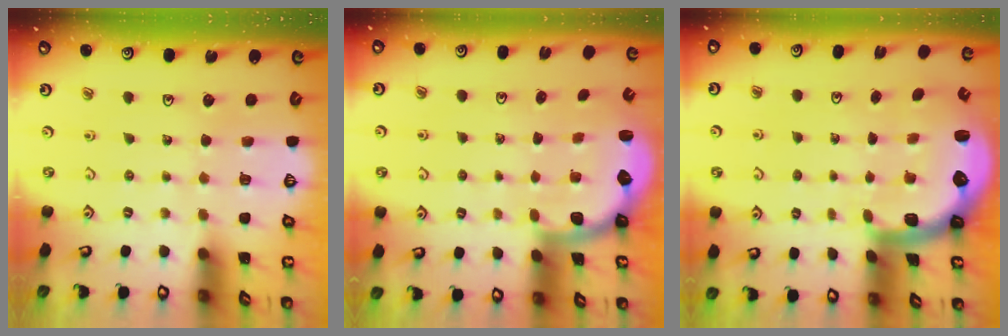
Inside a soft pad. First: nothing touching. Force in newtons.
{"total": 2.1, "press": 1.9, "slide": 0.8}
{"total": 2.8, "press": 2.4, "slide": 1.4}